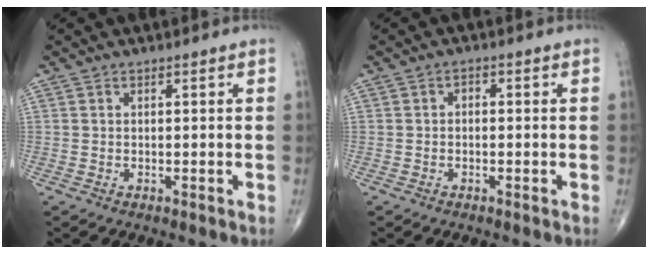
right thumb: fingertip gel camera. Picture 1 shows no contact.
{"total": 1.3, "force": [-0.2, 0.9, 0.9], "torque": [-0.006, 0.007, -0.008]}